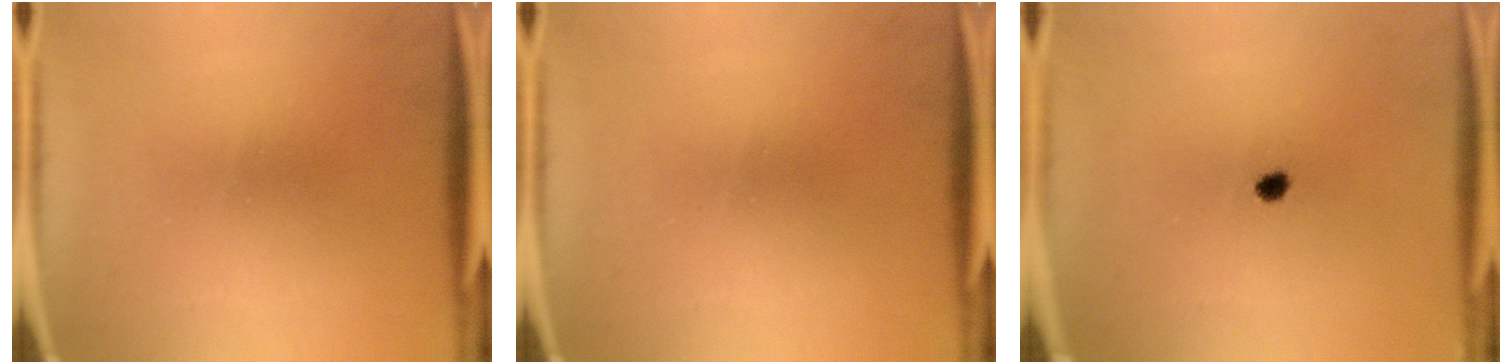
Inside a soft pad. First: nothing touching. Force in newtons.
{"total": 0.0}
{"total": 1.8}